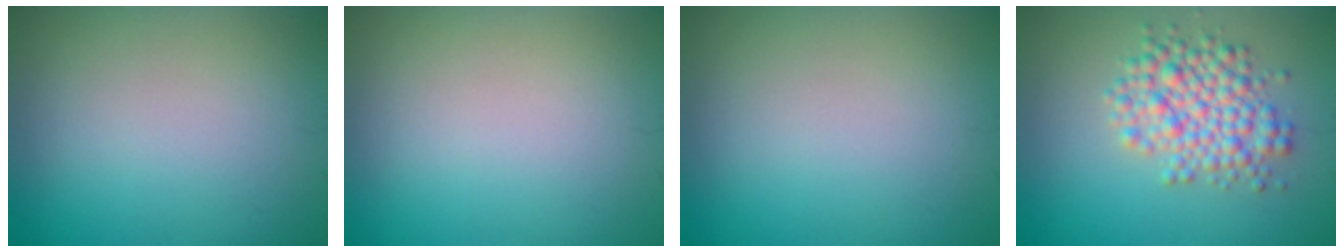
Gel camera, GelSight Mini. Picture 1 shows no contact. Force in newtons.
{"total": 0.0}
{"total": 0.0}
{"total": 5.1, "press": 5.1, "slide": 0.2}